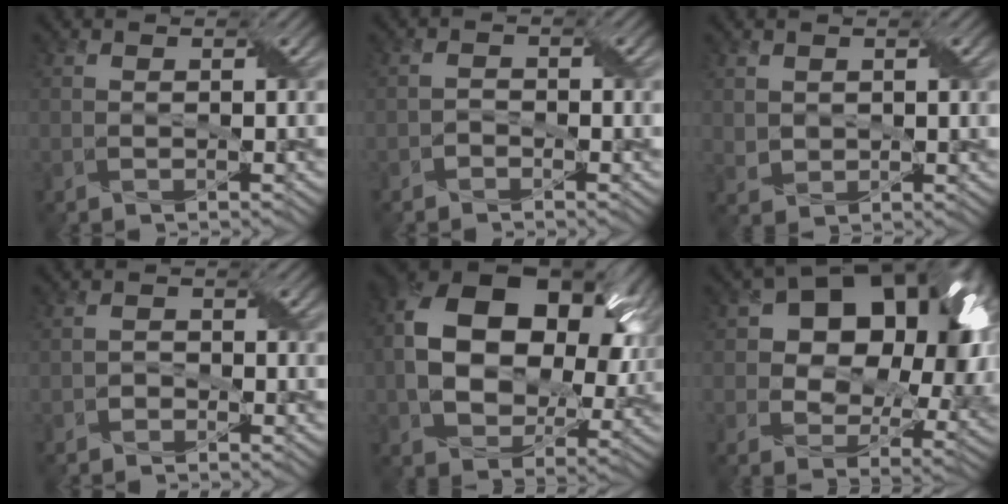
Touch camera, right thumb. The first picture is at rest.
{"total": 1.1, "force": [-0.9, 0.6, 0.5], "torque": [-0.012, 0.006, -0.018]}
{"total": 2.2, "force": [1.3, 1.5, 1.0], "torque": [-0.028, -0.003, 0.030]}
{"total": 1.2, "force": [-0.9, 0.7, 0.4], "torque": [-0.009, 0.005, -0.019]}
{"total": 17.1, "force": [2.6, 11.8, 12.0], "torque": [-0.218, 0.002, 0.063]}
{"total": 15.7, "force": [4.5, 10.6, 10.7], "torque": [-0.131, 0.011, 0.076]}